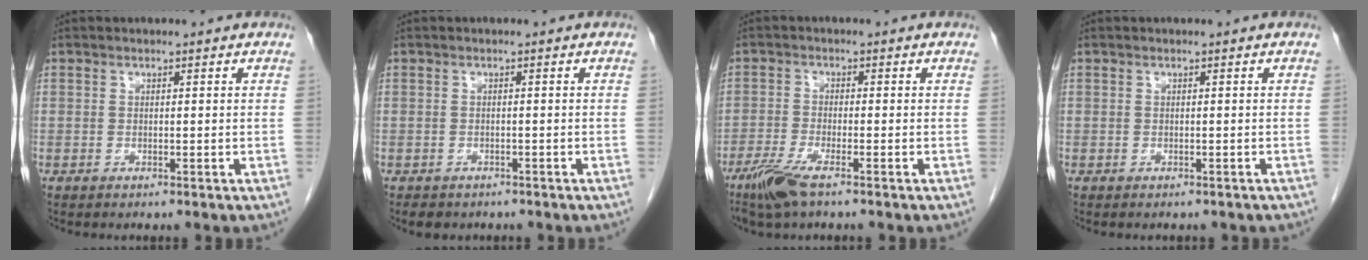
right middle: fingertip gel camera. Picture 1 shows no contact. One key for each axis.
{"total": 3.0, "fx": -2.4, "fy": 1.6, "fz": 0.8, "tx": -0.016, "ty": 0.000, "tz": -0.026}
{"total": 5.2, "fx": -3.5, "fy": 0.6, "fz": 3.8, "tx": -0.086, "ty": -0.013, "tz": -0.070}
{"total": 2.5, "fx": -2.1, "fy": 1.0, "fz": 0.8, "tx": -0.016, "ty": -0.003, "tz": -0.022}